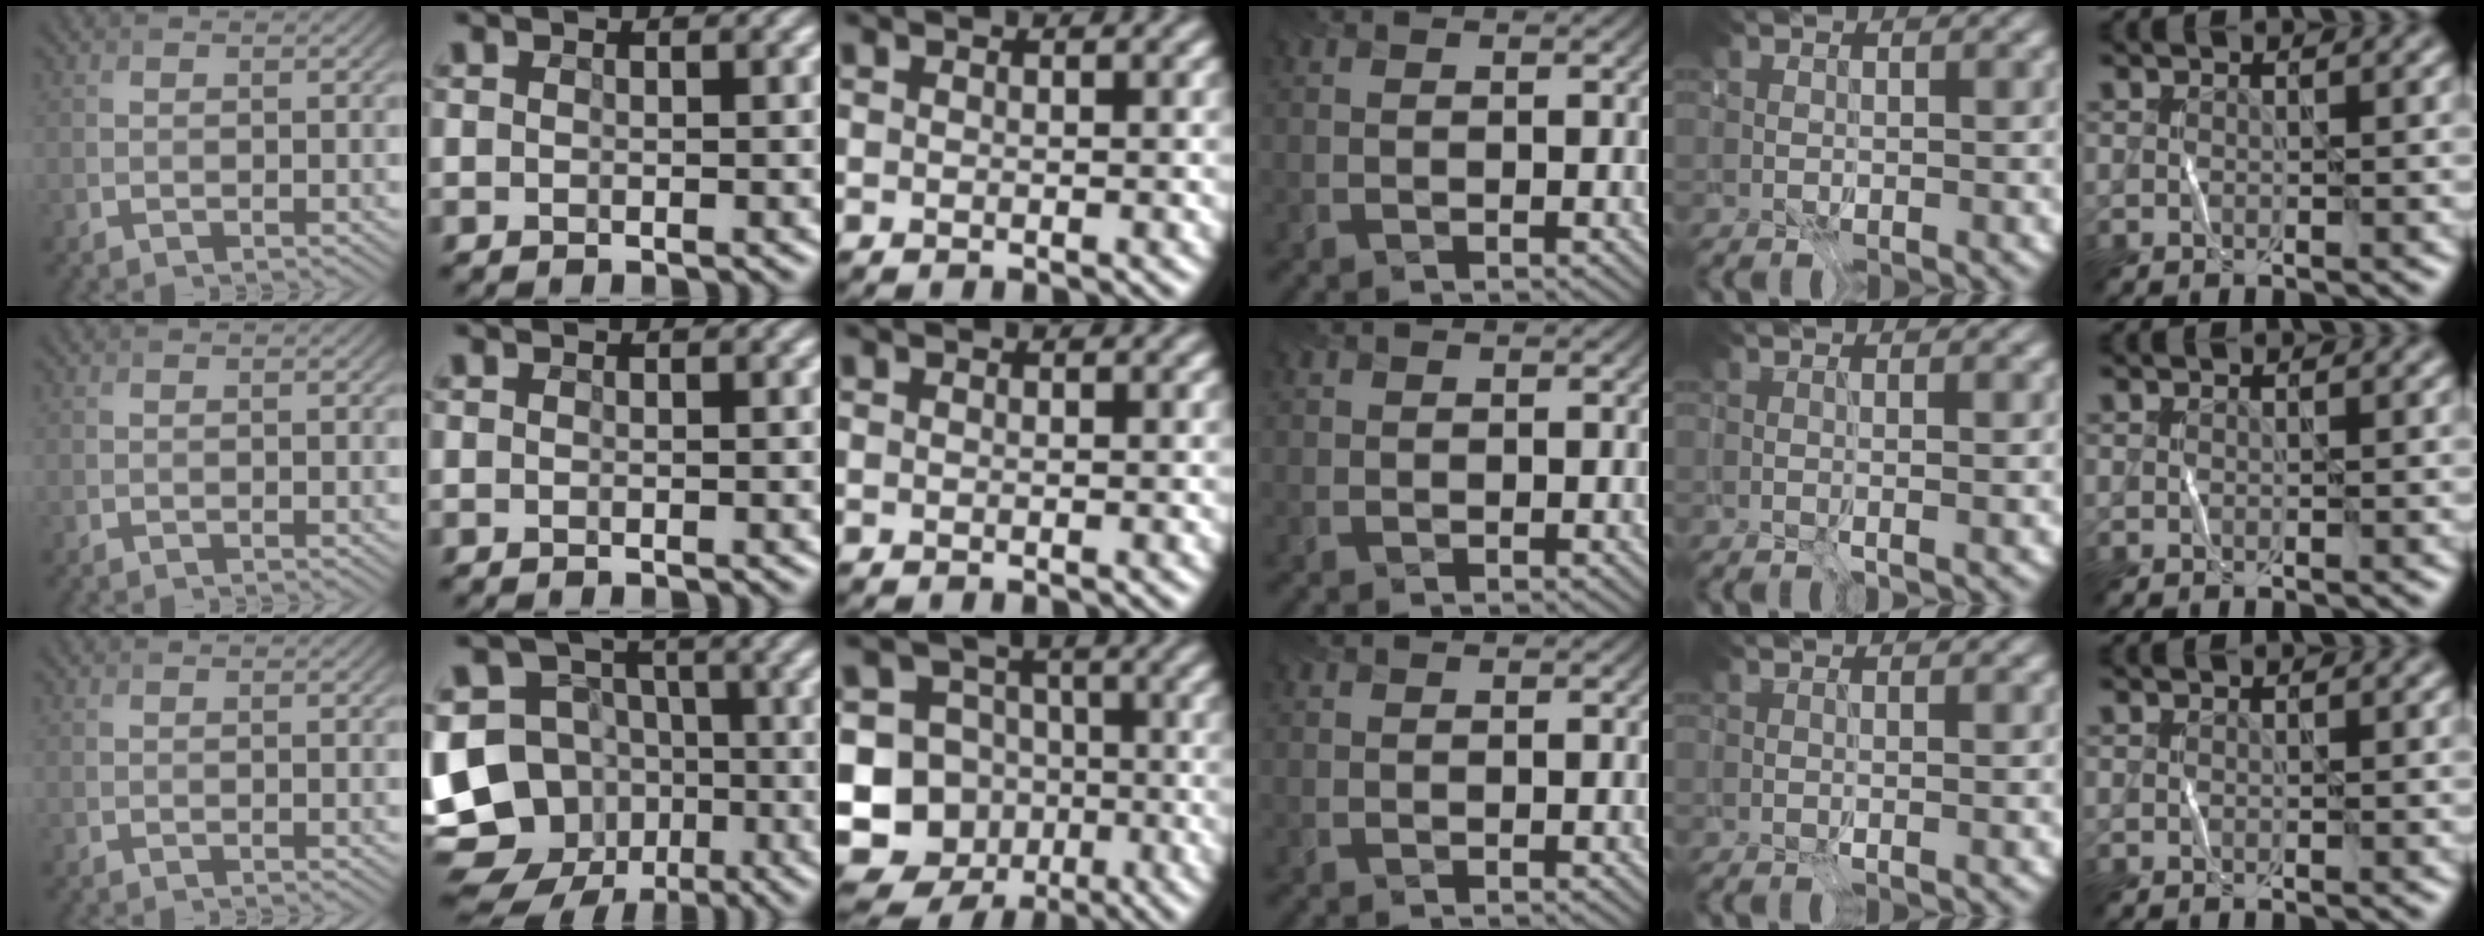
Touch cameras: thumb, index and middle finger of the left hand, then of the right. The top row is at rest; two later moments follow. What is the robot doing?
{"motion": "fold", "object": "receipt paper"}